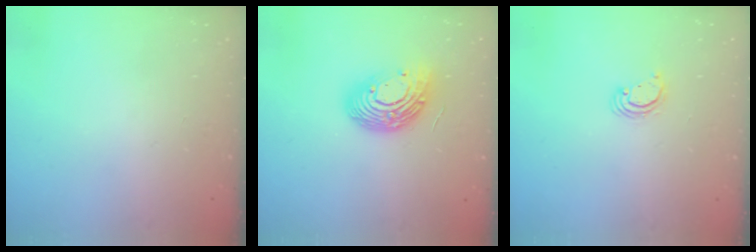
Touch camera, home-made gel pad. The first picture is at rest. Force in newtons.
{"total": 14.7, "press": 14.7, "slide": 1.0}
{"total": 2.8, "press": 2.8, "slide": 0.2}